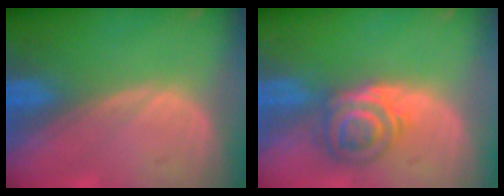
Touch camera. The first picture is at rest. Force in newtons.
{"total": 6.0, "press": 5.5, "slide": 2.2}